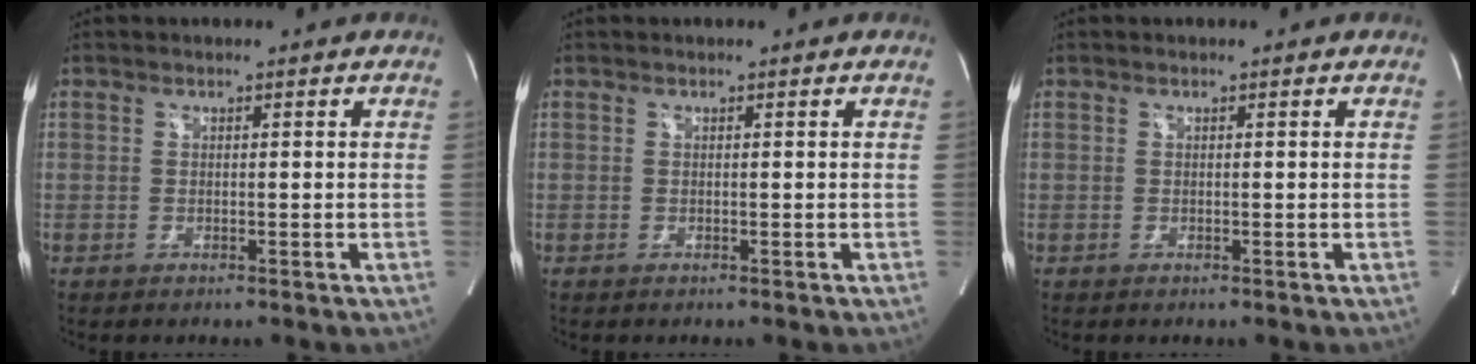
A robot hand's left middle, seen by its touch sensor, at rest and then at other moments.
{"total": 0.0}
{"total": 0.0}